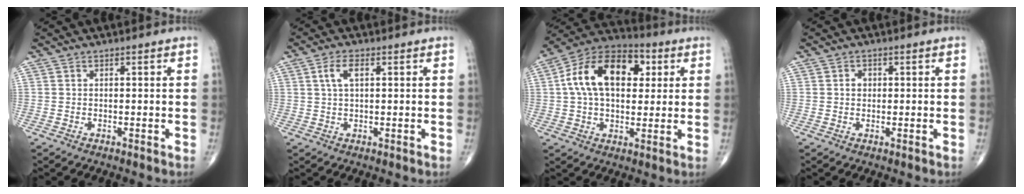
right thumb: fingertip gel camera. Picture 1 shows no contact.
{"total": 3.8, "force": [1.2, 1.7, 3.2], "torque": [-0.066, 0.007, 0.022]}
{"total": 17.9, "force": [4.0, 11.0, 13.5], "torque": [-0.206, 0.017, 0.057]}
{"total": 1.6, "force": [0.2, 1.4, 0.8], "torque": [-0.005, 0.003, 0.002]}